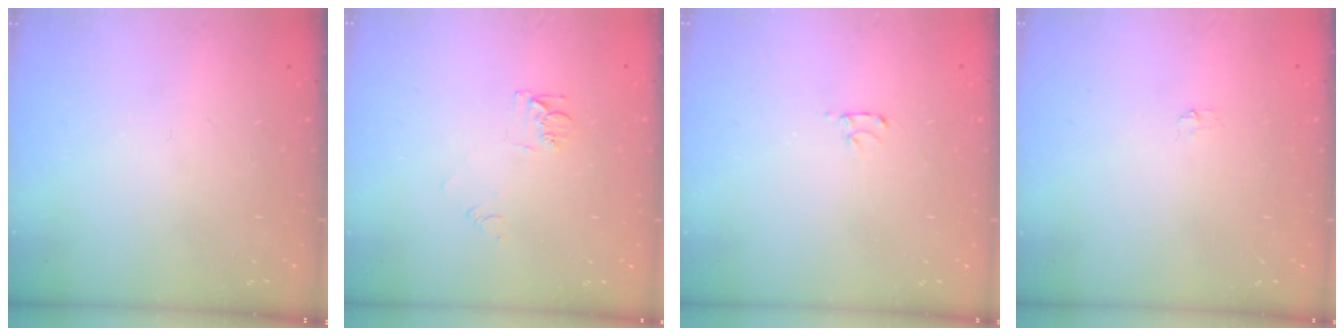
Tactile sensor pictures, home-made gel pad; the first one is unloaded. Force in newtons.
{"total": 6.3, "press": 6.3, "slide": 0.6}
{"total": 2.5, "press": 2.4, "slide": 0.3}
{"total": 3.1, "press": 3.0, "slide": 0.4}